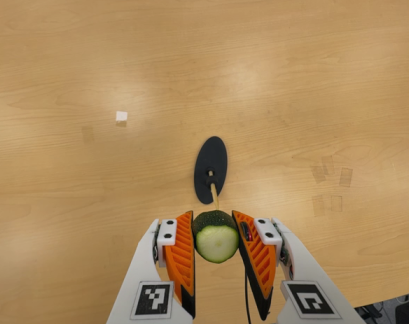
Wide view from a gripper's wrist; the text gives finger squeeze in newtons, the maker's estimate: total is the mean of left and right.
{"total": 9.8, "left": 8.7, "right": 11.0}